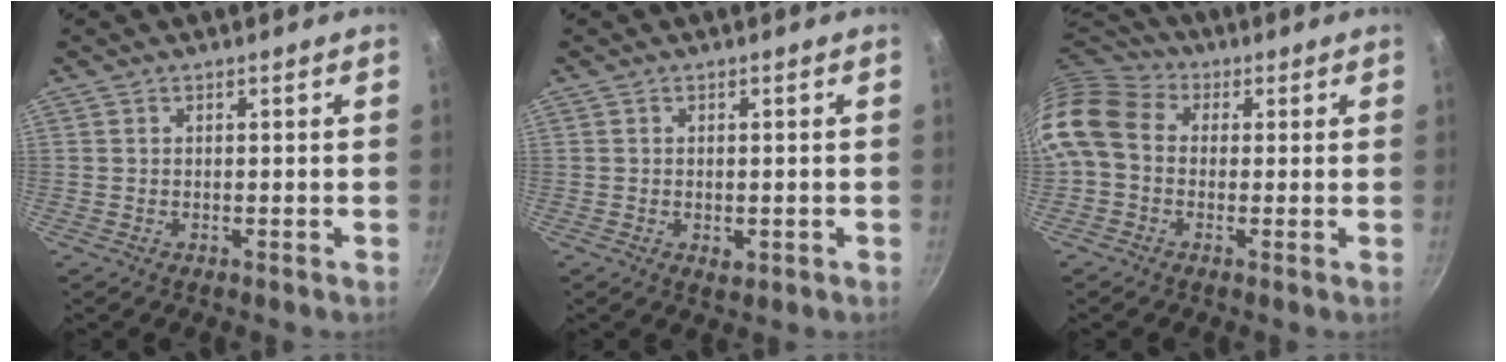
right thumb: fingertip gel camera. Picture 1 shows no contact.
{"total": 2.0, "force": [-0.4, 1.3, 1.5], "torque": [-0.022, -0.004, -0.005]}
{"total": 11.6, "force": [0.9, 9.2, 7.0], "torque": [-0.127, 0.025, -0.004]}